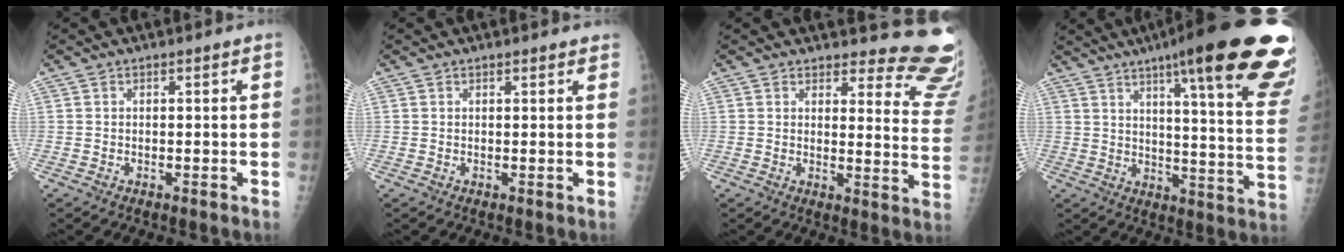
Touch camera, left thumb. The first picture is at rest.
{"total": 1.8, "force": [1.4, 0.4, 1.0], "torque": [-0.007, 0.000, 0.016]}
{"total": 14.6, "force": [14.0, 3.3, 2.6], "torque": [0.018, -0.150, 0.128]}
{"total": 29.6, "force": [18.6, 3.9, 22.7], "torque": [-0.239, -0.072, 0.243]}